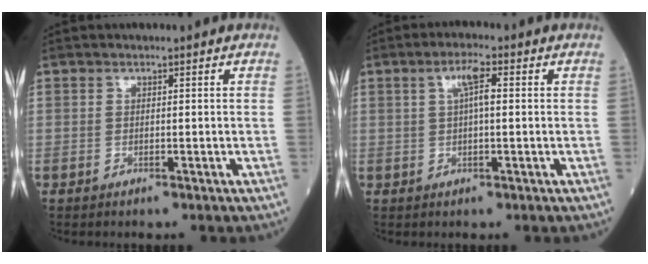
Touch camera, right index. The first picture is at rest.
{"total": 3.9, "force": [1.0, 0.6, 3.7], "torque": [-0.070, 0.012, 0.016]}